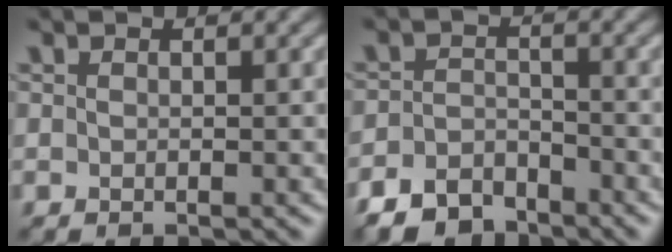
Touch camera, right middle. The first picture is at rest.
{"total": 4.2, "force": [-3.6, 1.9, 1.1], "torque": [-0.019, -0.001, -0.073]}